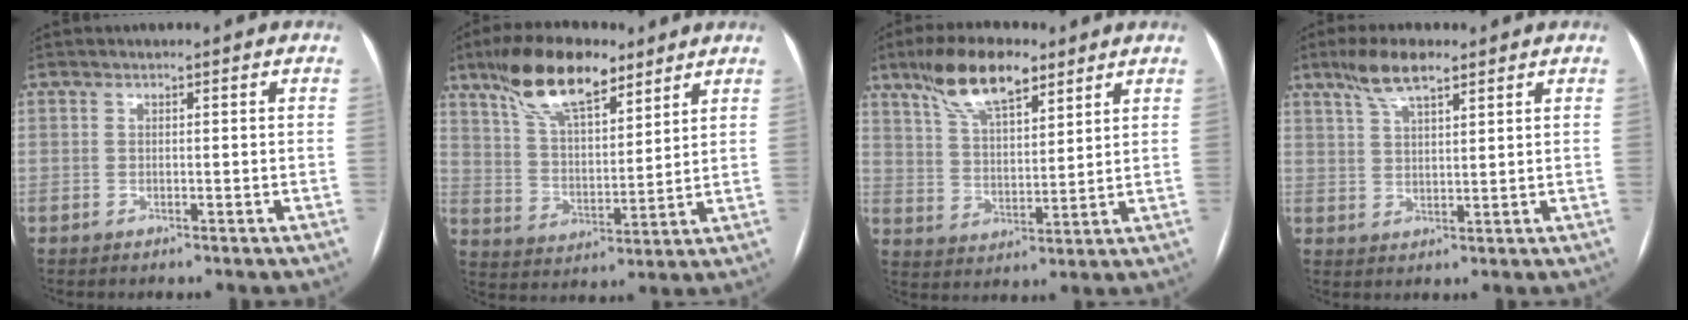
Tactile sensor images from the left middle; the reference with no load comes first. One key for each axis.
{"total": 14.1, "fx": 9.7, "fy": 4.9, "fz": 8.9, "tx": -0.166, "ty": 0.021, "tz": 0.179}
{"total": 11.6, "fx": 7.9, "fy": 3.8, "fz": 7.6, "tx": -0.142, "ty": 0.017, "tz": 0.146}
{"total": 6.5, "fx": 4.6, "fy": 1.5, "fz": 4.3, "tx": -0.091, "ty": 0.012, "tz": 0.086}